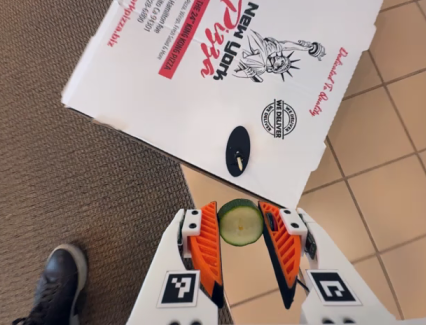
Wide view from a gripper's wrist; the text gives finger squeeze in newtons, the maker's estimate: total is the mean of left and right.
{"total": 7.6, "left": 7.4, "right": 7.8}